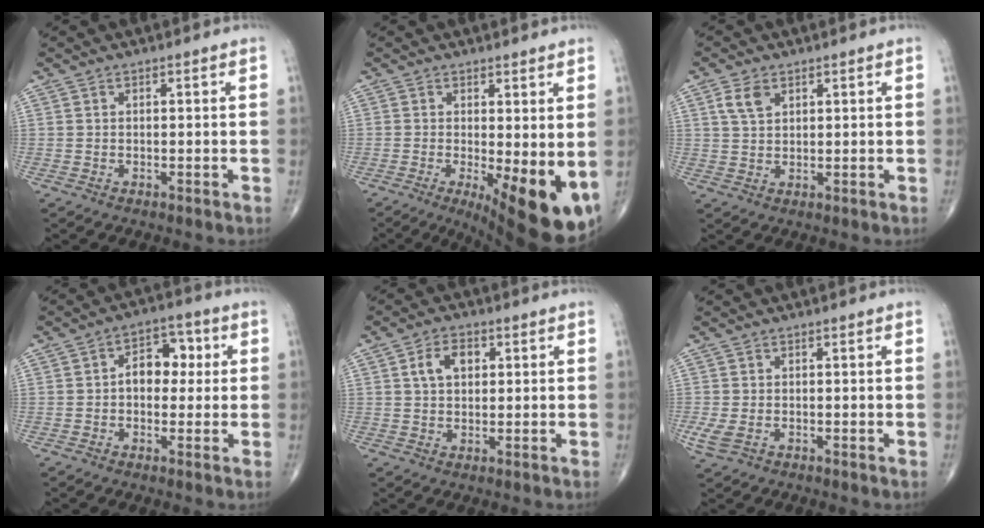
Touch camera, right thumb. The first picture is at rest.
{"total": 13.0, "force": [-2.2, 4.4, 12.1], "torque": [-0.166, -0.028, -0.020]}
{"total": 4.0, "force": [1.9, 2.4, 2.5], "torque": [-0.046, -0.002, 0.041]}
{"total": 7.8, "force": [0.8, 5.5, 5.5], "torque": [-0.046, 0.020, 0.004]}
{"total": 5.6, "force": [1.6, 3.7, 3.9], "torque": [-0.059, 0.006, 0.026]}
{"total": 2.9, "force": [-0.6, 1.7, 2.3], "torque": [-0.061, -0.005, -0.011]}